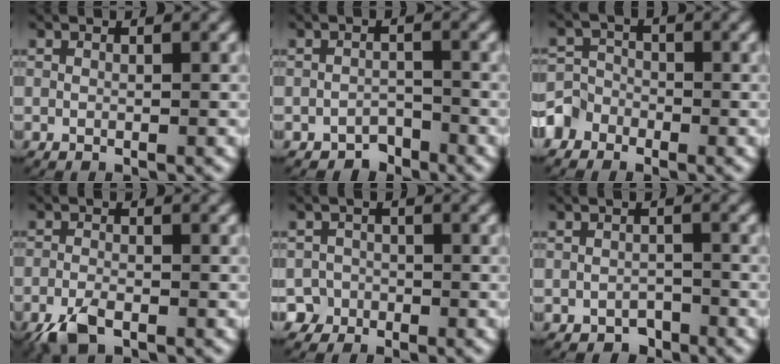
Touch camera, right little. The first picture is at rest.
{"total": 2.3, "force": [-2.0, 1.0, -0.1], "torque": [0.015, -0.004, -0.041]}
{"total": 4.4, "force": [-2.3, 3.6, 0.9], "torque": [-0.021, -0.009, -0.045]}
{"total": 2.8, "force": [-2.0, 1.1, 1.7], "torque": [-0.040, -0.009, -0.036]}
{"total": 3.9, "force": [-1.7, 3.5, 0.5], "torque": [-0.014, -0.013, -0.035]}
{"total": 2.2, "force": [-1.9, 1.0, -0.1], "torque": [0.014, -0.004, -0.035]}